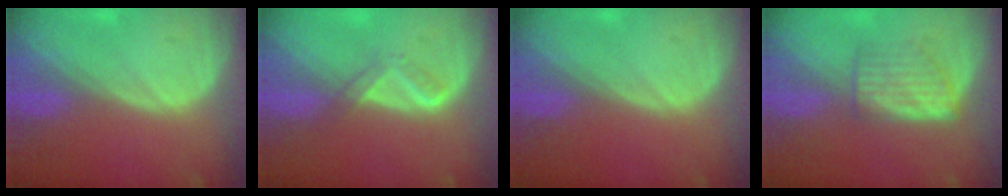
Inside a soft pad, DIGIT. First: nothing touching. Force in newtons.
{"total": 2.8, "press": 2.7, "slide": 0.7}
{"total": 0.0}
{"total": 5.2, "press": 5.0, "slide": 1.4}